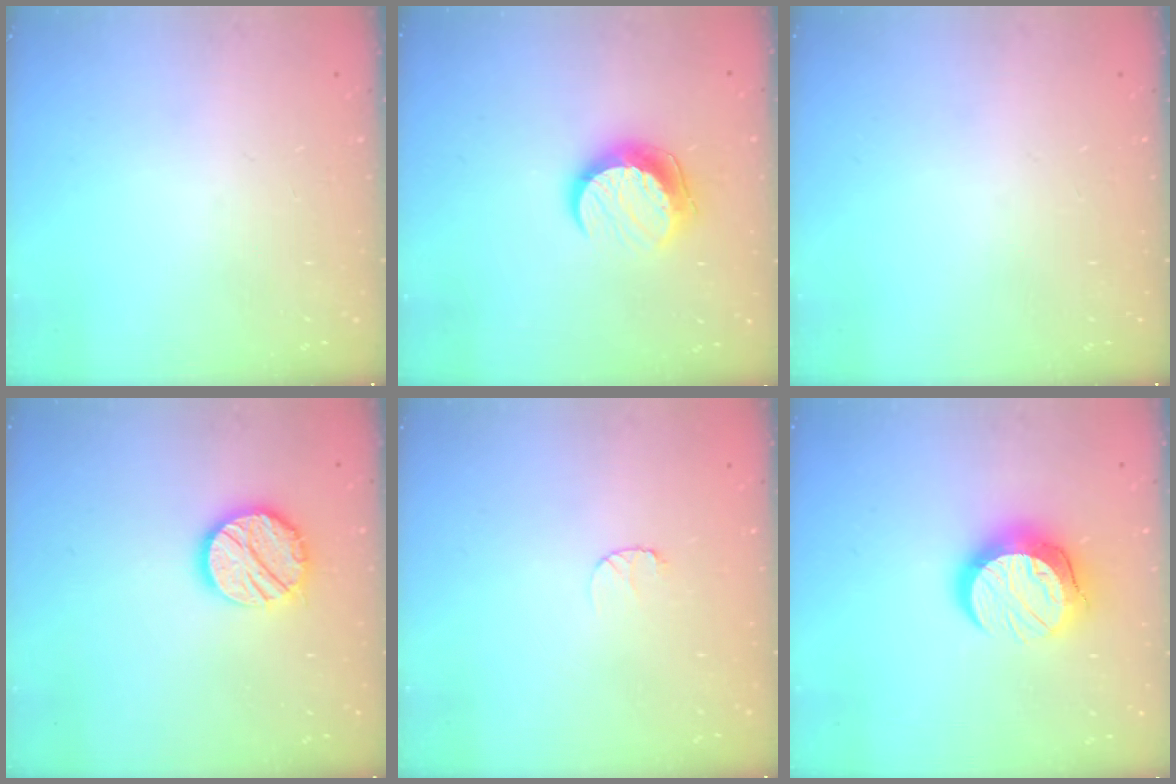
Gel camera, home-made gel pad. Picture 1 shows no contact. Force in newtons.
{"total": 10.4, "press": 10.4, "slide": 0.5}
{"total": 0.0}
{"total": 13.3, "press": 13.3, "slide": 0.8}
{"total": 3.4, "press": 3.3, "slide": 0.3}
{"total": 12.7, "press": 12.7, "slide": 1.1}